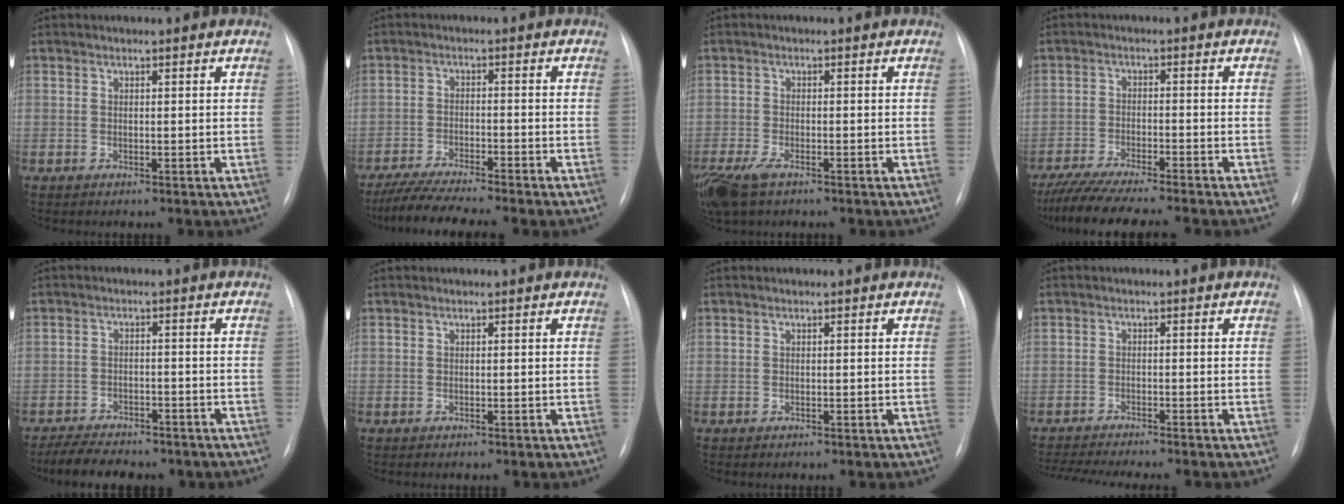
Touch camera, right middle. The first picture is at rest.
{"total": 8.2, "force": [-7.1, -0.7, 4.2], "torque": [-0.070, -0.026, -0.121]}
{"total": 6.7, "force": [-4.4, 2.6, 4.4], "torque": [-0.093, -0.016, -0.080]}
{"total": 11.1, "force": [-9.6, -0.2, 5.5], "torque": [-0.082, -0.027, -0.154]}
{"total": 9.9, "force": [-8.2, 3.4, 4.3], "torque": [-0.071, 0.000, -0.113]}
{"total": 0.0}
{"total": 0.0}
{"total": 10.4, "force": [-9.2, -0.1, 4.8], "torque": [-0.062, -0.010, -0.139]}